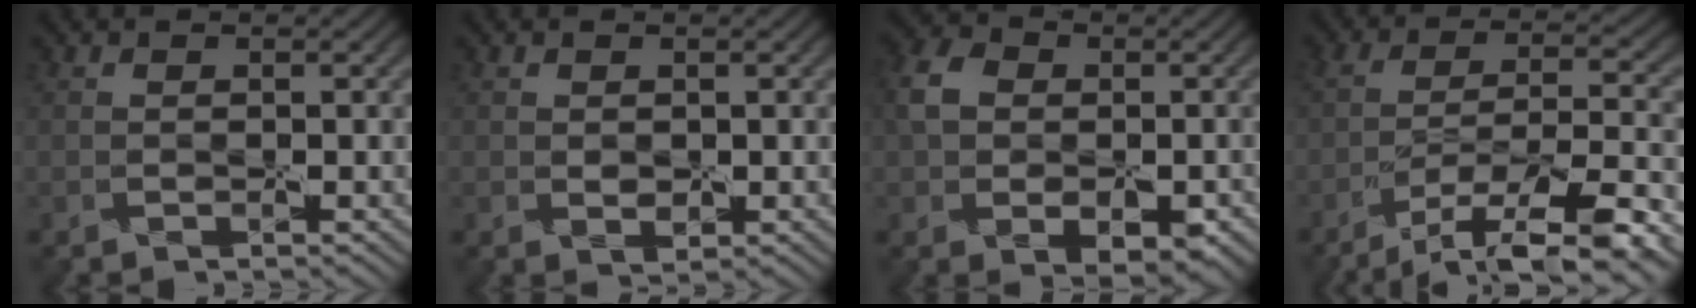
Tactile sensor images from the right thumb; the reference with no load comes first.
{"total": 1.2, "force": [0.3, 0.9, 0.8], "torque": [-0.011, -0.005, 0.011]}
{"total": 8.0, "force": [-0.6, 5.9, 5.3], "torque": [-0.111, -0.015, -0.011]}
{"total": 11.6, "force": [-7.9, 2.7, 8.1], "torque": [-0.150, 0.002, -0.129]}